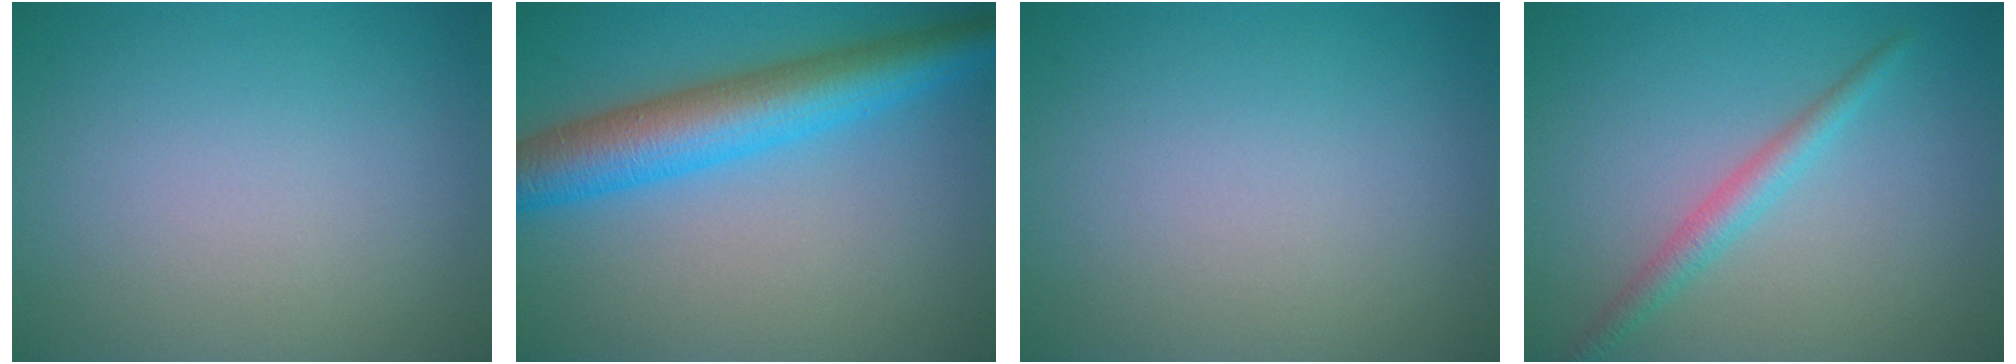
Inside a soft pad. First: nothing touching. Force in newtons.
{"total": 7.6, "press": 7.6, "slide": 0.2}
{"total": 0.0}
{"total": 2.2, "press": 2.2, "slide": 0.0}